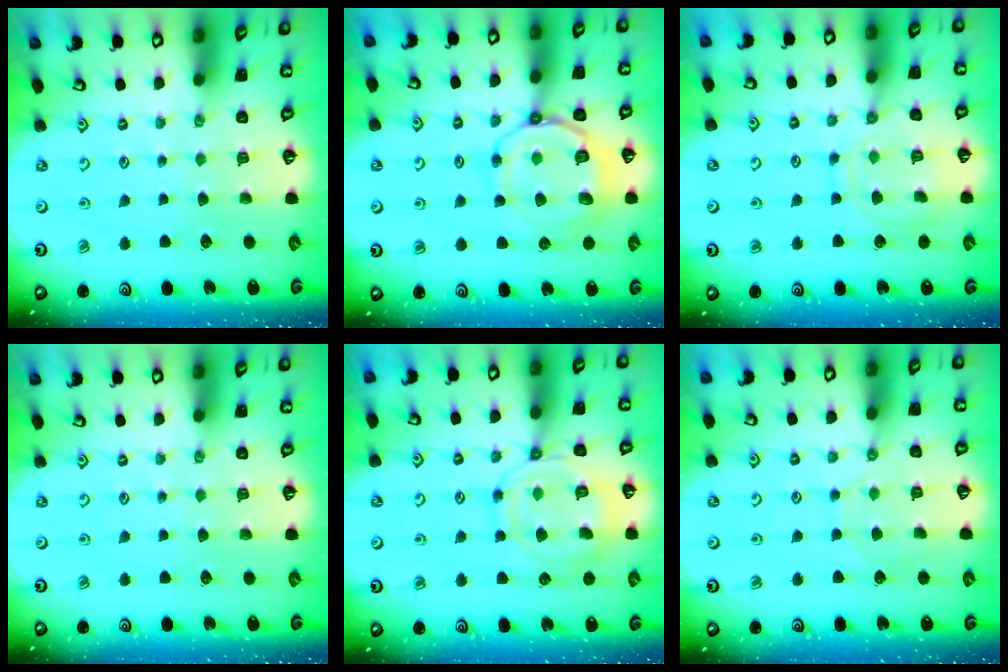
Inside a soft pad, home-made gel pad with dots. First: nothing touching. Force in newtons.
{"total": 12.7, "press": 12.6, "slide": 1.4}
{"total": 11.8, "press": 11.8, "slide": 0.8}
{"total": 0.0}
{"total": 12.4, "press": 12.3, "slide": 1.3}
{"total": 3.3, "press": 3.2, "slide": 0.4}